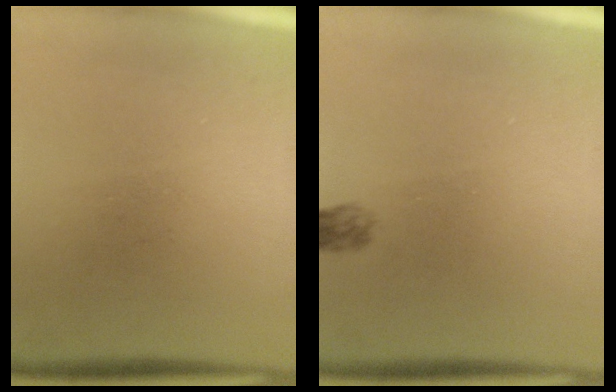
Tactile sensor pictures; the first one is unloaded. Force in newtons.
{"total": 1.5}